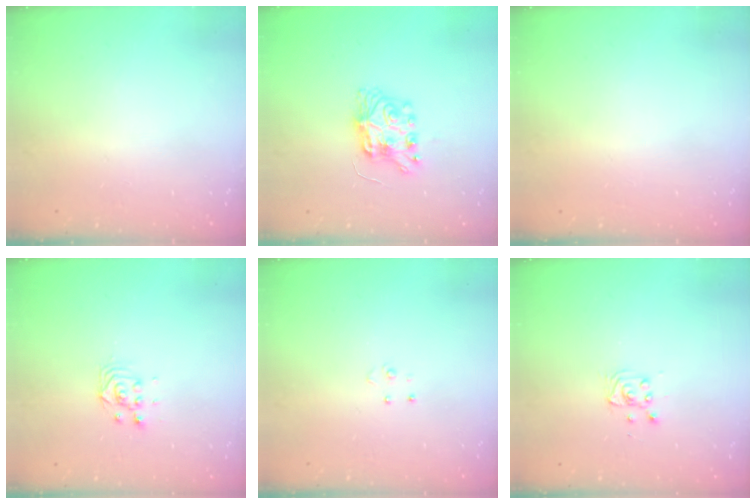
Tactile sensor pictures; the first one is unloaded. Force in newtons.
{"total": 7.9, "press": 7.9, "slide": 0.2}
{"total": 0.0}
{"total": 4.6, "press": 4.5, "slide": 0.2}
{"total": 3.2, "press": 3.2, "slide": 0.4}
{"total": 2.9, "press": 2.9, "slide": 0.4}